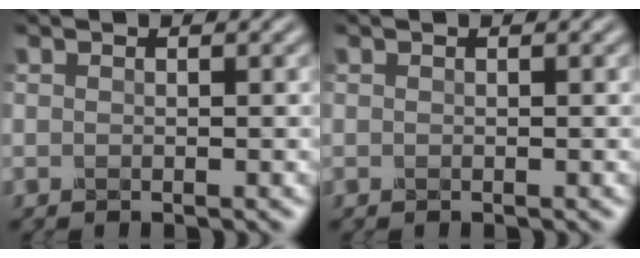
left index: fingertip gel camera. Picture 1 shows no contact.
{"total": 0.0}